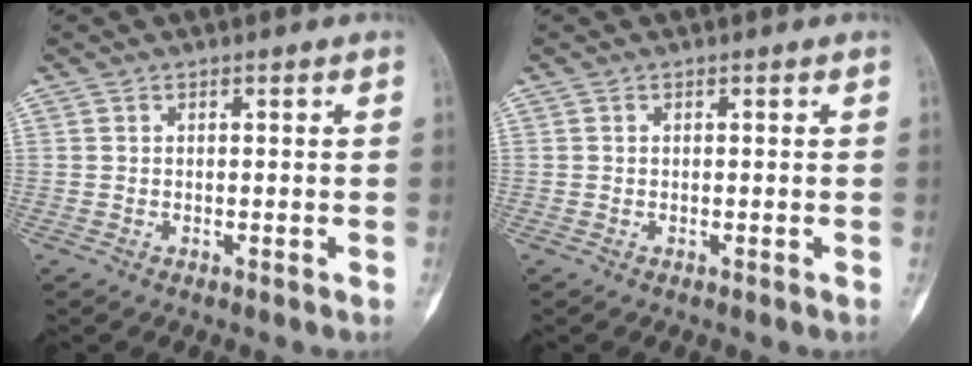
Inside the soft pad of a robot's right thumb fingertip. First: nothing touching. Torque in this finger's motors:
{"motor_torque": [0.26, 0.03, 0.13, 0.34, 0.06]}